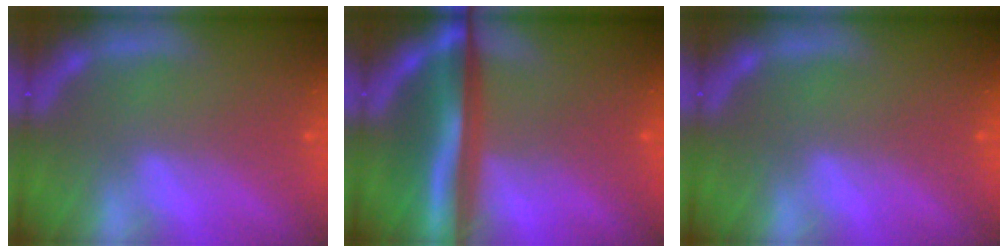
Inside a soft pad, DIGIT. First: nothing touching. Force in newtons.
{"total": 9.4}
{"total": 0.0}